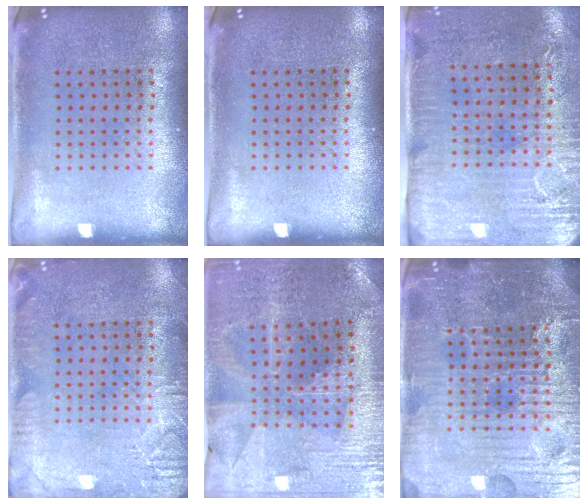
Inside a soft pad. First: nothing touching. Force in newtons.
{"total": 0.0}
{"total": 3.0, "press": 2.5, "slide": 1.7}
{"total": 2.8, "press": 2.7, "slide": 0.4}
{"total": 1.7, "press": 1.7, "slide": 0.3}
{"total": 6.0, "press": 5.6, "slide": 2.2}